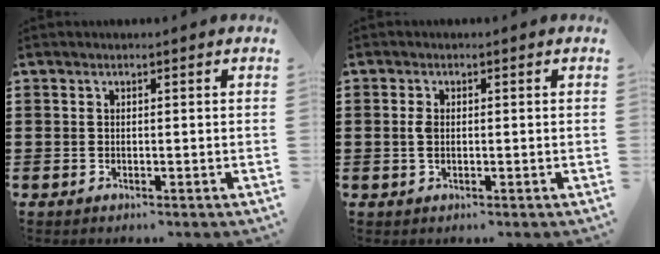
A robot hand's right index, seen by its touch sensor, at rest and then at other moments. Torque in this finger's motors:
{"motor_torque": [0.35, 0.03, 0.07, 0.07]}